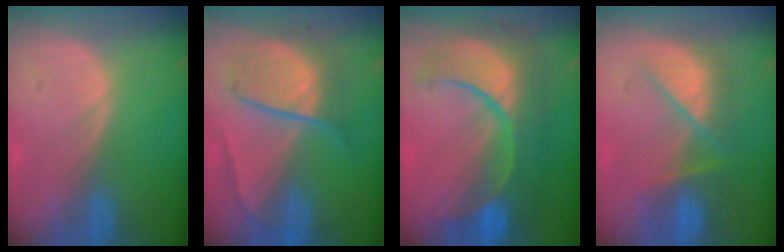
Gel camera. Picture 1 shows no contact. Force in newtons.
{"total": 7.3, "press": 7.3, "slide": 0.2}
{"total": 12.1, "press": 12.0, "slide": 1.4}
{"total": 7.5, "press": 7.3, "slide": 1.9}